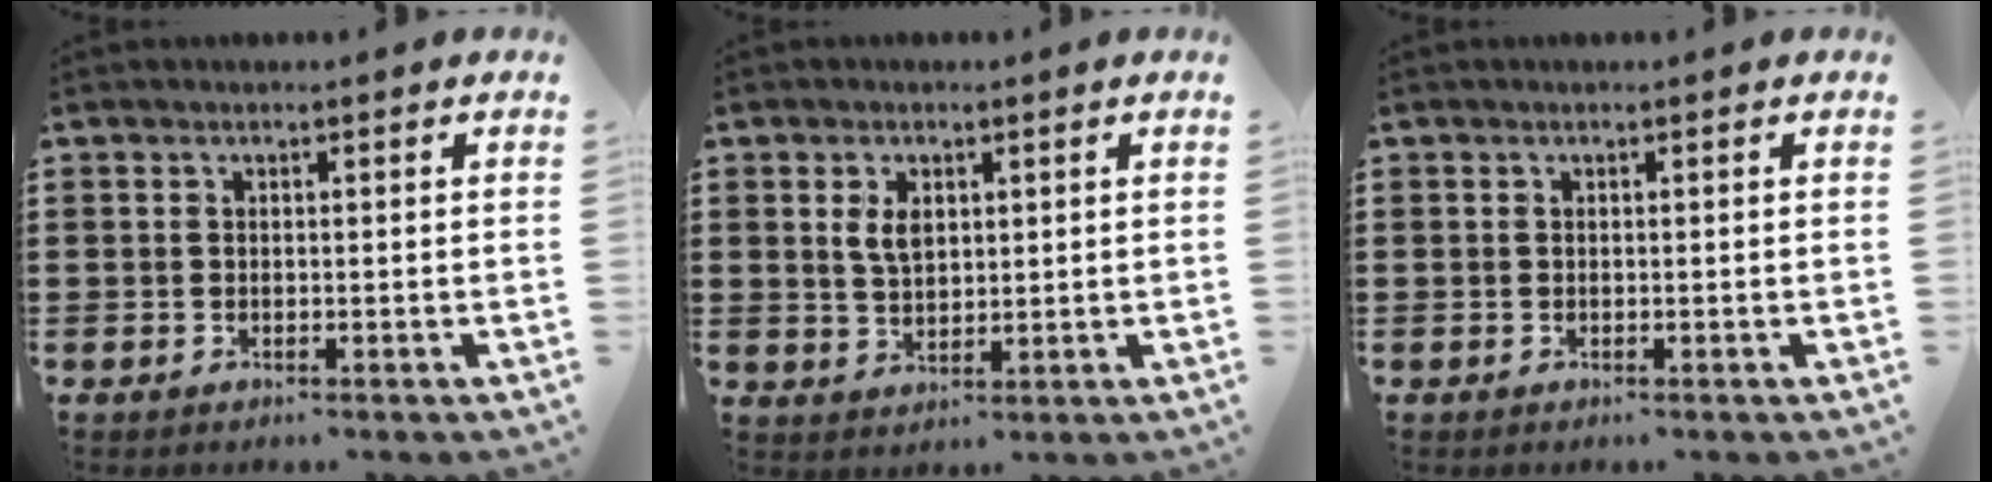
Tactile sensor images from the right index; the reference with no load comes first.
{"total": 3.6, "force": [1.2, 2.0, 2.8], "torque": [-0.053, 0.004, 0.019]}
{"total": 0.0}